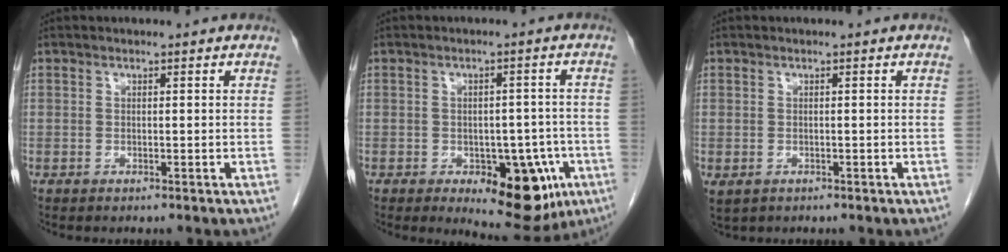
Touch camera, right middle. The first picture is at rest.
{"total": 10.8, "force": [-4.6, 5.0, 8.4], "torque": [-0.083, 0.001, -0.050]}
{"total": 2.5, "force": [-1.1, 1.8, 1.5], "torque": [-0.029, -0.006, -0.009]}